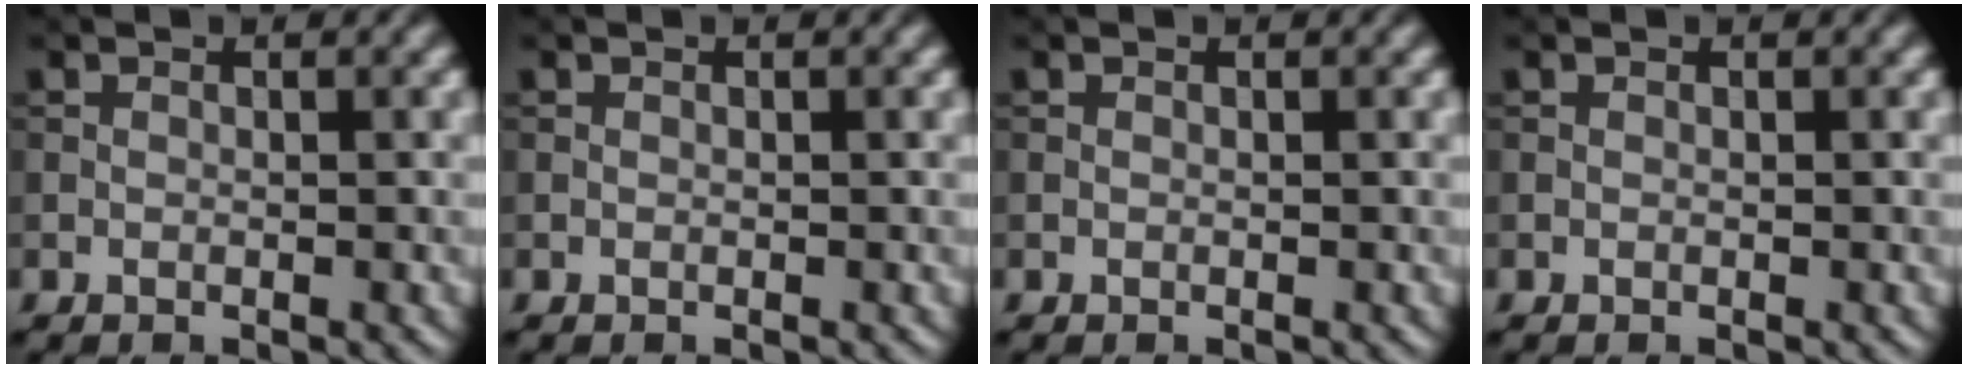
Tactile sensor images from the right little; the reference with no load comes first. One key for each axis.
{"total": 0.0}
{"total": 0.0}
{"total": 0.0}